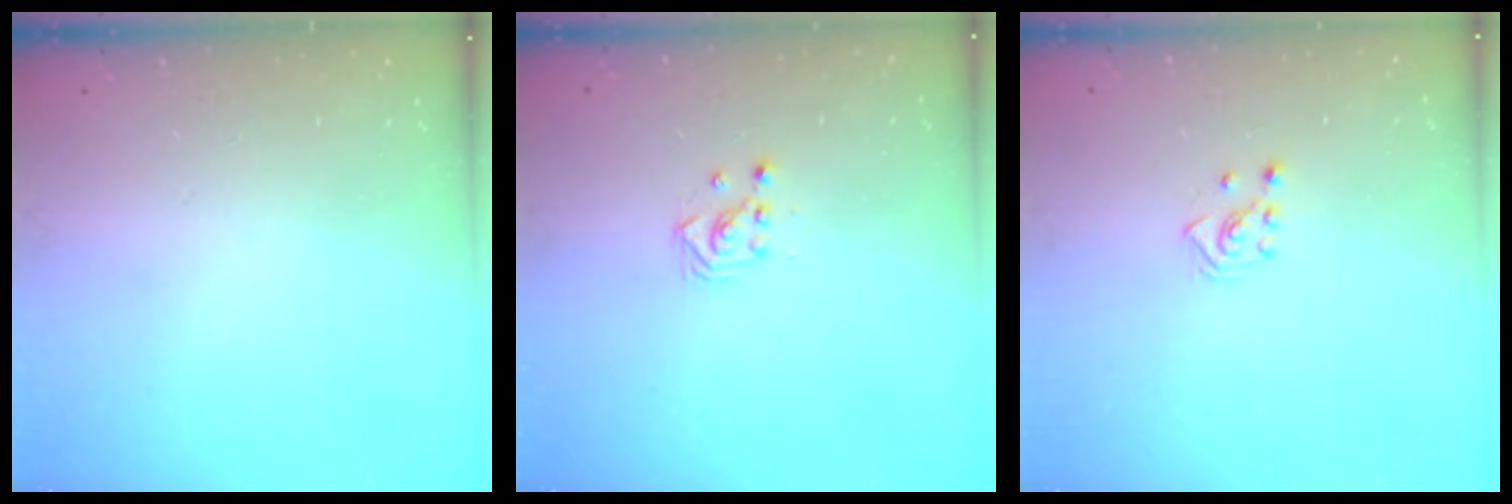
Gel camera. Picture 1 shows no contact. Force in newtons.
{"total": 2.9, "press": 2.9, "slide": 0.3}
{"total": 2.3, "press": 2.2, "slide": 0.7}